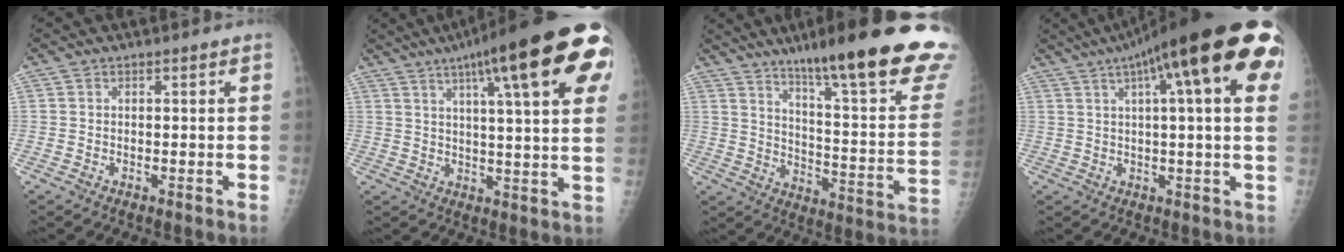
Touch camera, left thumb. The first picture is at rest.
{"total": 24.9, "force": [11.6, 4.8, 21.5], "torque": [-0.281, -0.002, 0.153]}
{"total": 29.5, "force": [20.7, 3.5, 20.8], "torque": [-0.234, -0.102, 0.290]}
{"total": 24.7, "force": [10.7, 5.5, 21.6], "torque": [-0.289, 0.030, 0.145]}